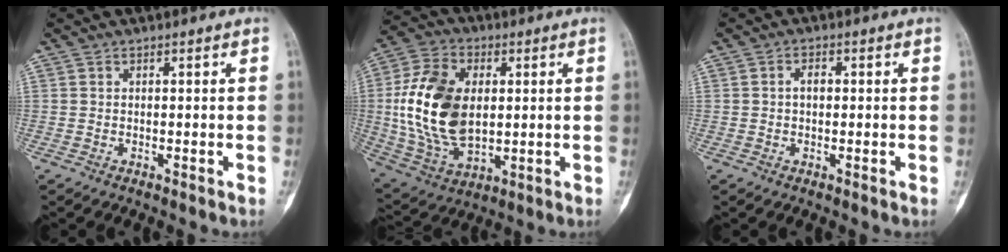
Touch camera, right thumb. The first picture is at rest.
{"total": 19.5, "force": [1.4, 12.2, 15.0], "torque": [-0.286, -0.007, 0.037]}
{"total": 2.0, "force": [0.0, 1.3, 1.5], "torque": [-0.019, 0.008, -0.002]}